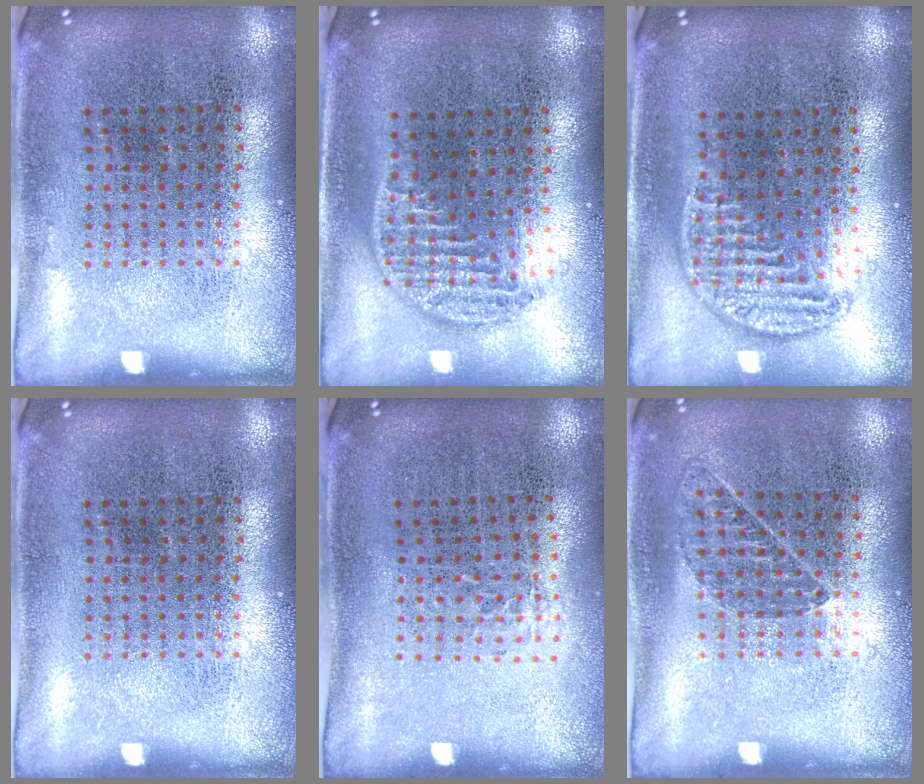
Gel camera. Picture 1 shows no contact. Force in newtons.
{"total": 1.3, "press": 1.1, "slide": 0.7}
{"total": 1.2, "press": 1.1, "slide": 0.5}
{"total": 0.0}
{"total": 0.5, "press": 0.4, "slide": 0.3}
{"total": 0.9, "press": 0.7, "slide": 0.5}